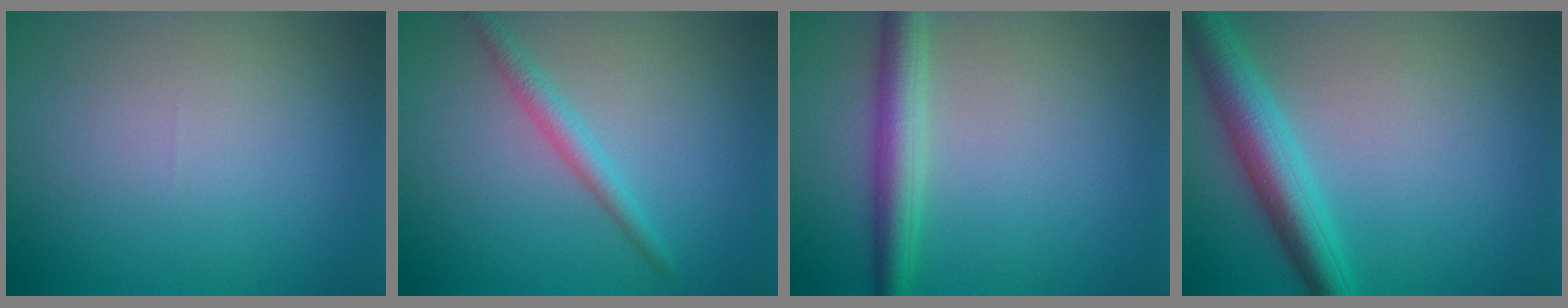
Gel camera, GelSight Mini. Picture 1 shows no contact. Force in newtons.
{"total": 2.1, "press": 2.1, "slide": 0.1}
{"total": 3.8, "press": 3.8, "slide": 0.1}
{"total": 5.3, "press": 5.3, "slide": 0.2}